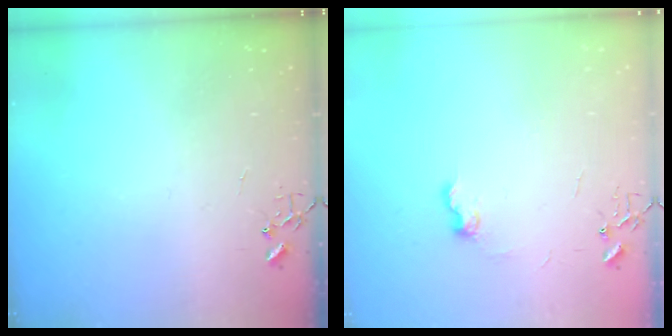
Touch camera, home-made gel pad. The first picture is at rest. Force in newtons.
{"total": 7.6, "press": 7.5, "slide": 0.7}